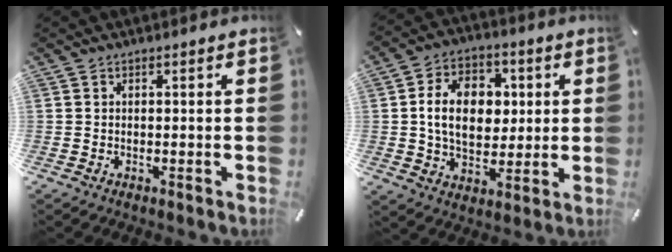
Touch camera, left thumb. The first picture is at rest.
{"total": 13.4, "force": [1.3, 9.9, 9.0], "torque": [-0.165, 0.014, 0.022]}